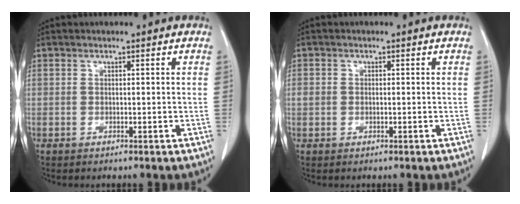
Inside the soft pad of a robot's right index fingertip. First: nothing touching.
{"total": 1.6, "force": [-0.1, 1.3, 1.0], "torque": [-0.023, 0.010, 0.001]}